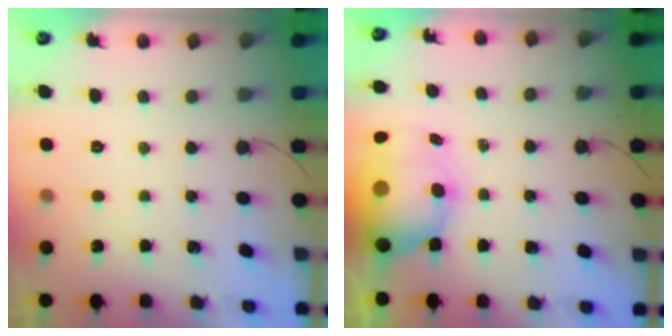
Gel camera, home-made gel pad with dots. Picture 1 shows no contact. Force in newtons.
{"total": 12.0, "press": 11.7, "slide": 2.7}